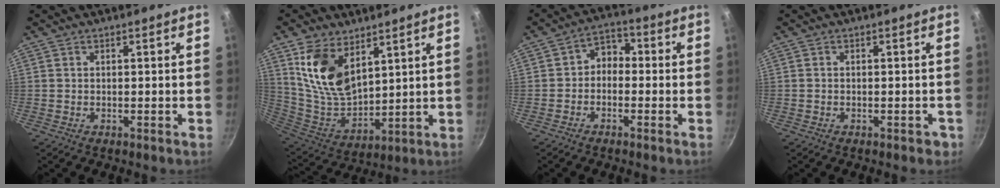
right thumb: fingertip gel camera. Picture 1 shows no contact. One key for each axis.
{"total": 14.7, "fx": 7.1, "fy": 8.2, "fz": 9.9, "tx": -0.168, "ty": -0.056, "tz": 0.153}
{"total": 4.9, "fx": -0.8, "fy": 3.9, "fz": 3.0, "tx": -0.016, "ty": 0.025, "tz": -0.028}
{"total": 1.7, "fx": -0.9, "fy": 1.0, "fz": 1.0, "tx": -0.004, "ty": 0.015, "tz": -0.002}